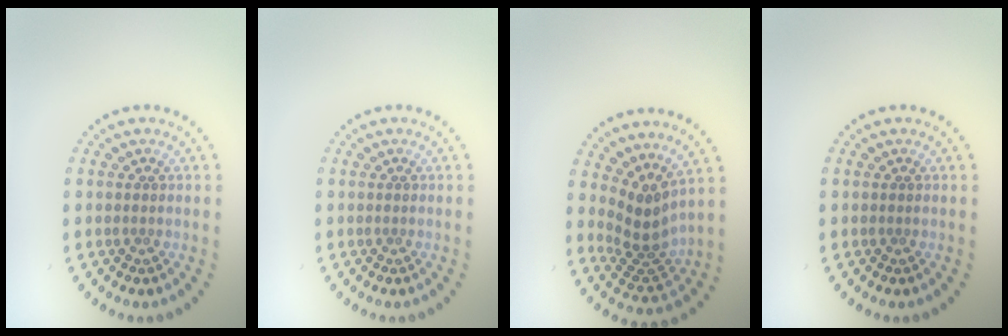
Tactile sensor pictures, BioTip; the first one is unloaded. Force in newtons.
{"total": 0.0}
{"total": 3.2, "press": 2.2, "slide": 2.4}
{"total": 0.0}